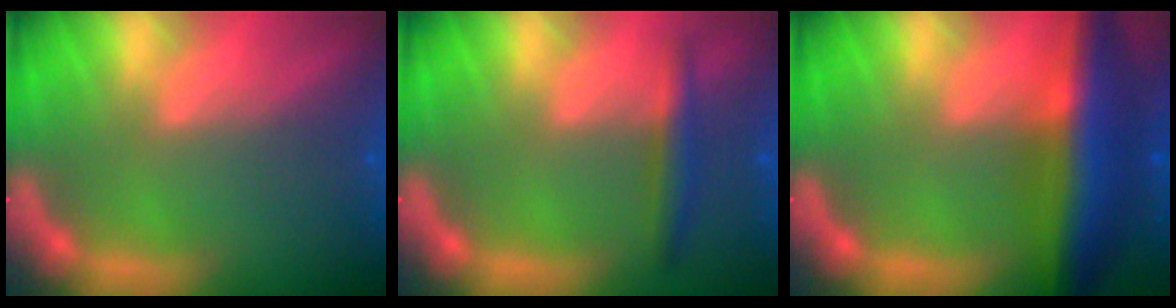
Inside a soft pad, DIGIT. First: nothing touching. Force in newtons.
{"total": 2.4}
{"total": 8.5}